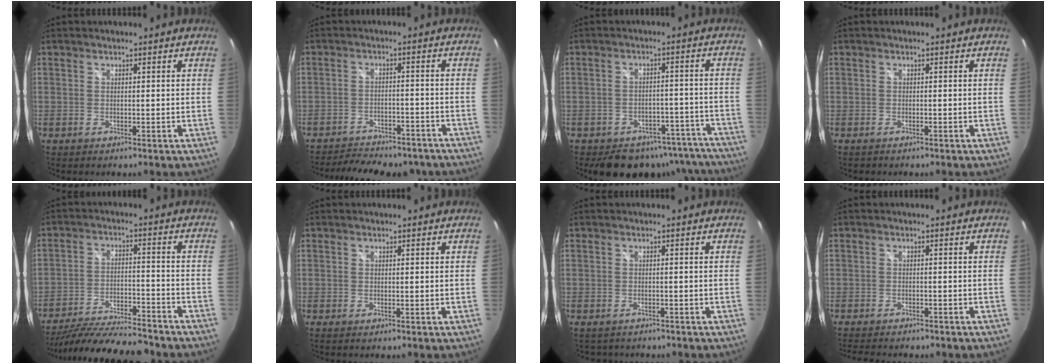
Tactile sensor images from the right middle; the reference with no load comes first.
{"total": 15.6, "force": [-13.3, 5.1, 6.3], "torque": [-0.131, -0.004, -0.169]}
{"total": 15.8, "force": [-12.9, 7.8, 4.6], "torque": [-0.083, 0.034, -0.137]}
{"total": 0.6, "force": [-0.5, 0.2, 0.2], "torque": [-0.004, 0.000, -0.010]}
{"total": 18.5, "force": [-16.3, 2.7, 8.3], "torque": [-0.161, -0.024, -0.254]}
{"total": 0.0}
{"total": 2.6, "force": [-2.2, 1.3, 0.6], "torque": [-0.016, -0.008, -0.031]}
{"total": 7.4, "force": [-6.3, 2.1, 3.2], "torque": [-0.069, -0.016, -0.092]}